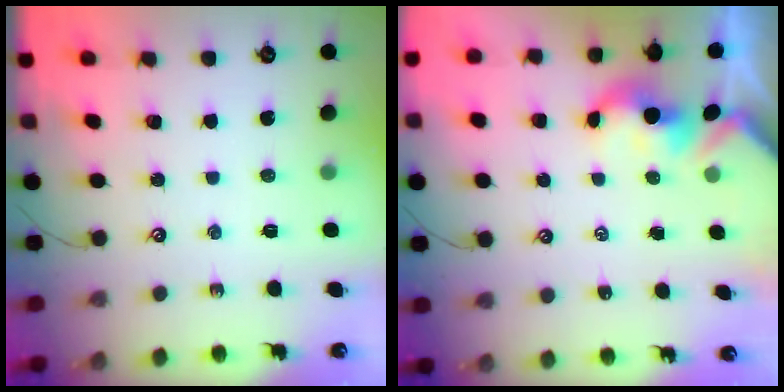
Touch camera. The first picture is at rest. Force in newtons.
{"total": 1.6, "press": 1.6, "slide": 0.2}